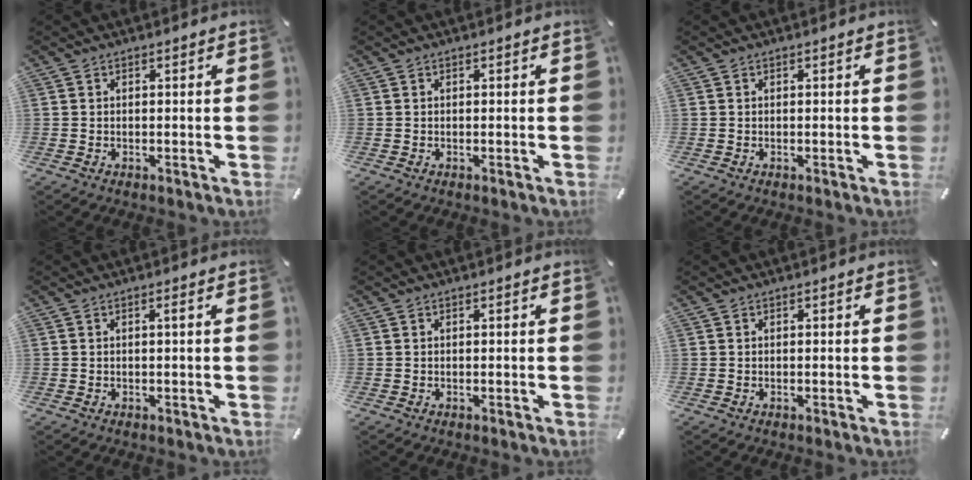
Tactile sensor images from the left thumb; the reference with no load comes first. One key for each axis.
{"total": 0.0}
{"total": 0.0}
{"total": 0.9, "fx": 0.0, "fy": 0.0, "fz": 0.9, "tx": -0.015, "ty": 0.000, "tz": 0.000}
{"total": 0.0}
{"total": 0.0}